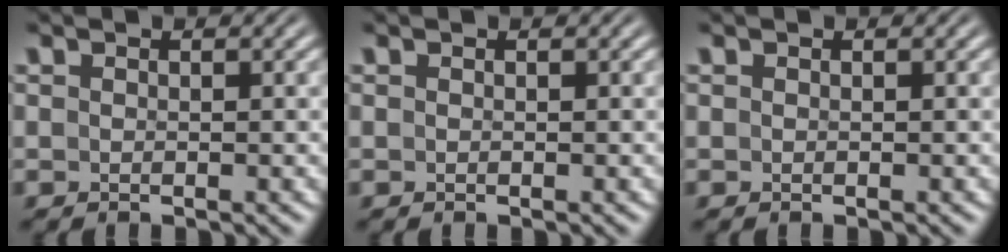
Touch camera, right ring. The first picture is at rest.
{"total": 0.0}
{"total": 0.0}